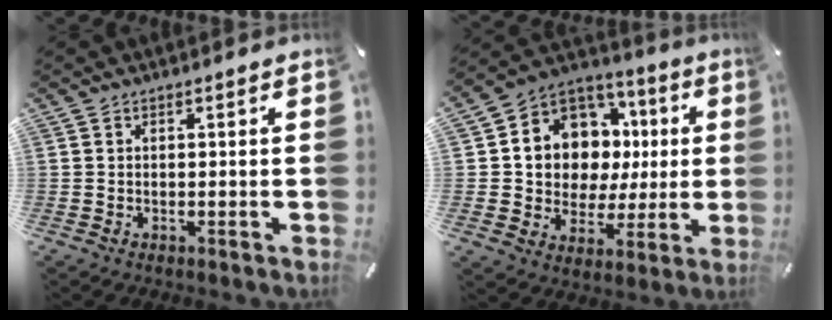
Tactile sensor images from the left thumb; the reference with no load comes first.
{"total": 10.8, "force": [2.0, 10.1, 3.2], "torque": [-0.058, -0.032, 0.048]}